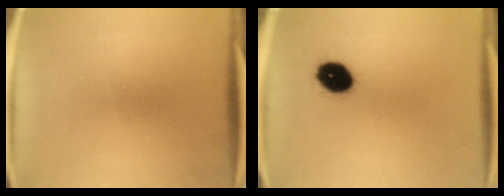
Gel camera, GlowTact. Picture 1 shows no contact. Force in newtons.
{"total": 8.2}